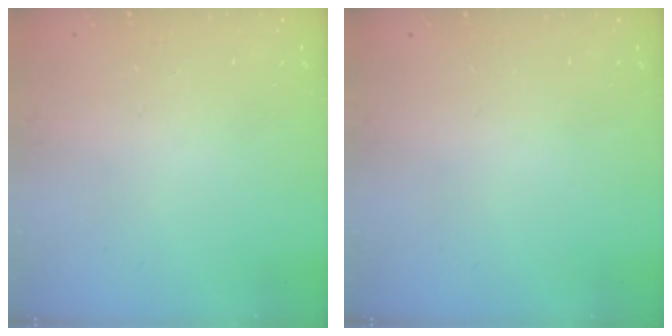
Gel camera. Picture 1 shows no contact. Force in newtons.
{"total": 0.0}